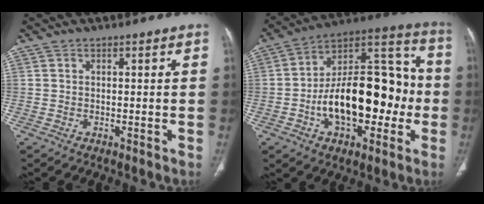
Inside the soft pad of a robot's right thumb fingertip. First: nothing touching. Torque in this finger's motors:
{"motor_torque": [2.43, 2.58, 1.62, -1.15, 0.33]}